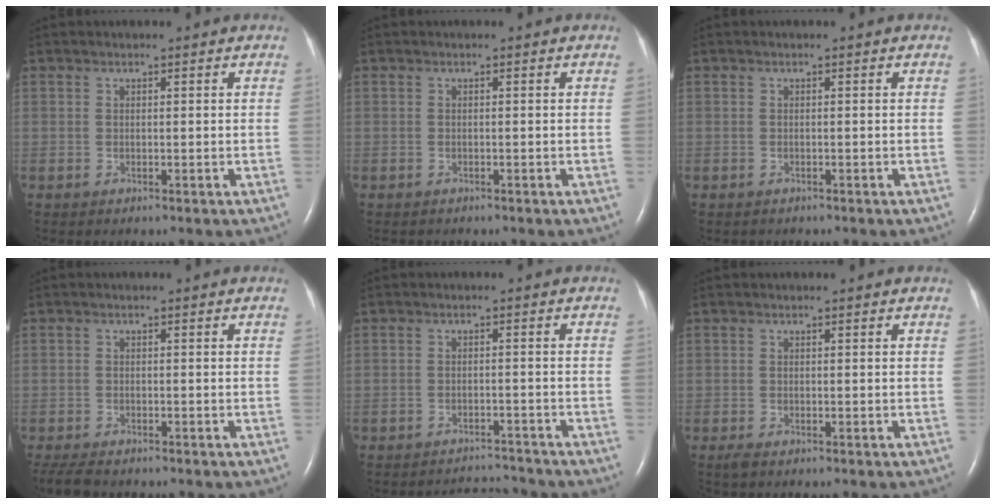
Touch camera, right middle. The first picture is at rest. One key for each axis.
{"total": 1.3, "fx": -1.1, "fy": 0.5, "fz": 0.3, "tx": -0.011, "ty": -0.001, "tz": -0.013}
{"total": 0.7, "fx": -0.6, "fy": 0.3, "fz": 0.1, "tx": -0.011, "ty": 0.000, "tz": -0.009}
{"total": 5.1, "fx": -4.4, "fy": 1.5, "fz": 2.3, "tx": -0.044, "ty": -0.013, "tz": -0.070}
{"total": 3.9, "fx": -3.7, "fy": -0.3, "fz": -1.2, "tx": 0.016, "ty": 0.004, "tz": -0.055}
{"total": 0.9, "fx": -0.7, "fy": 0.2, "fz": 0.5, "tx": -0.019, "ty": -0.004, "tz": -0.013}